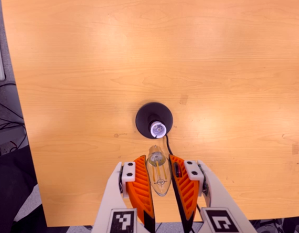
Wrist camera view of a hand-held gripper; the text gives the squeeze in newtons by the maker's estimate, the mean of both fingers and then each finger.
{"total": 14.3, "left": 15.8, "right": 12.7}